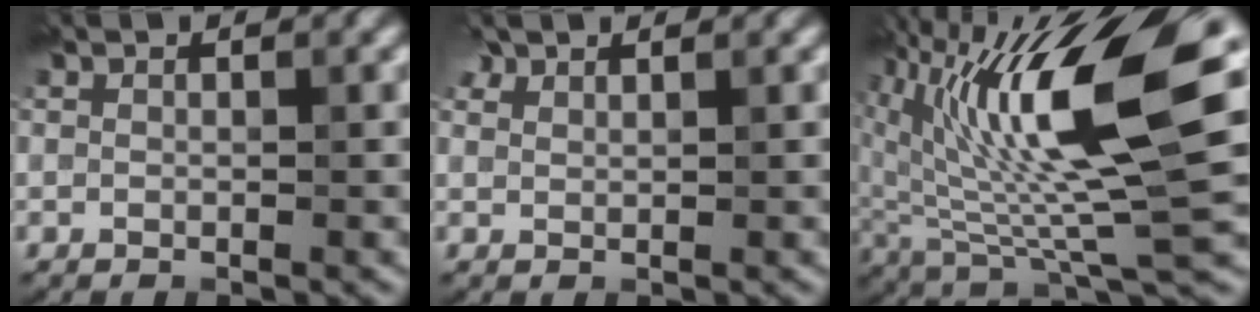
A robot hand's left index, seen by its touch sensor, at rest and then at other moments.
{"total": 1.3, "force": [1.3, 0.0, -0.2], "torque": [0.001, 0.007, 0.027]}
{"total": 13.2, "force": [2.6, 3.7, 12.4], "torque": [-0.235, 0.001, 0.055]}